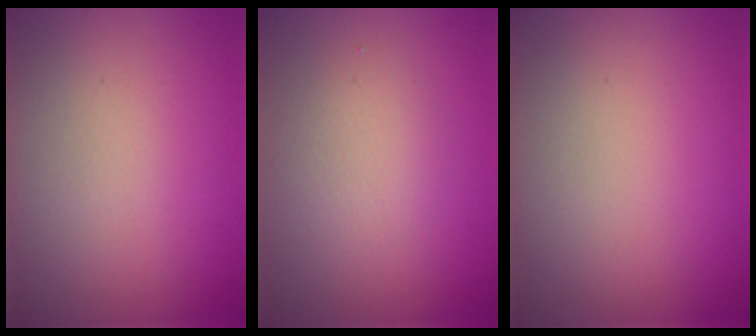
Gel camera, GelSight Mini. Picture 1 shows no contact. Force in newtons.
{"total": 2.4, "press": 2.4, "slide": 0.2}
{"total": 0.0}